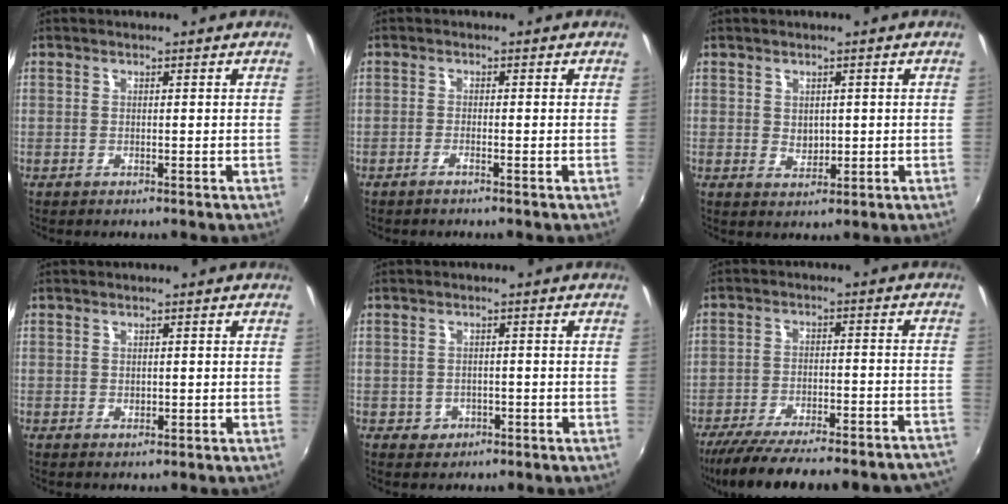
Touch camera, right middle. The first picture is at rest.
{"total": 1.3, "force": [-1.0, -0.3, 0.8], "torque": [-0.020, 0.000, -0.022]}
{"total": 2.4, "force": [0.4, 1.9, 1.3], "torque": [-0.017, 0.000, 0.009]}
{"total": 0.7, "force": [0.0, 0.6, 0.3], "torque": [-0.002, -0.001, 0.000]}
{"total": 3.0, "force": [-1.1, 2.7, 0.8], "torque": [-0.021, 0.000, -0.013]}
{"total": 27.0, "force": [-23.4, 6.4, 11.8], "torque": [-0.199, -0.023, -0.309]}